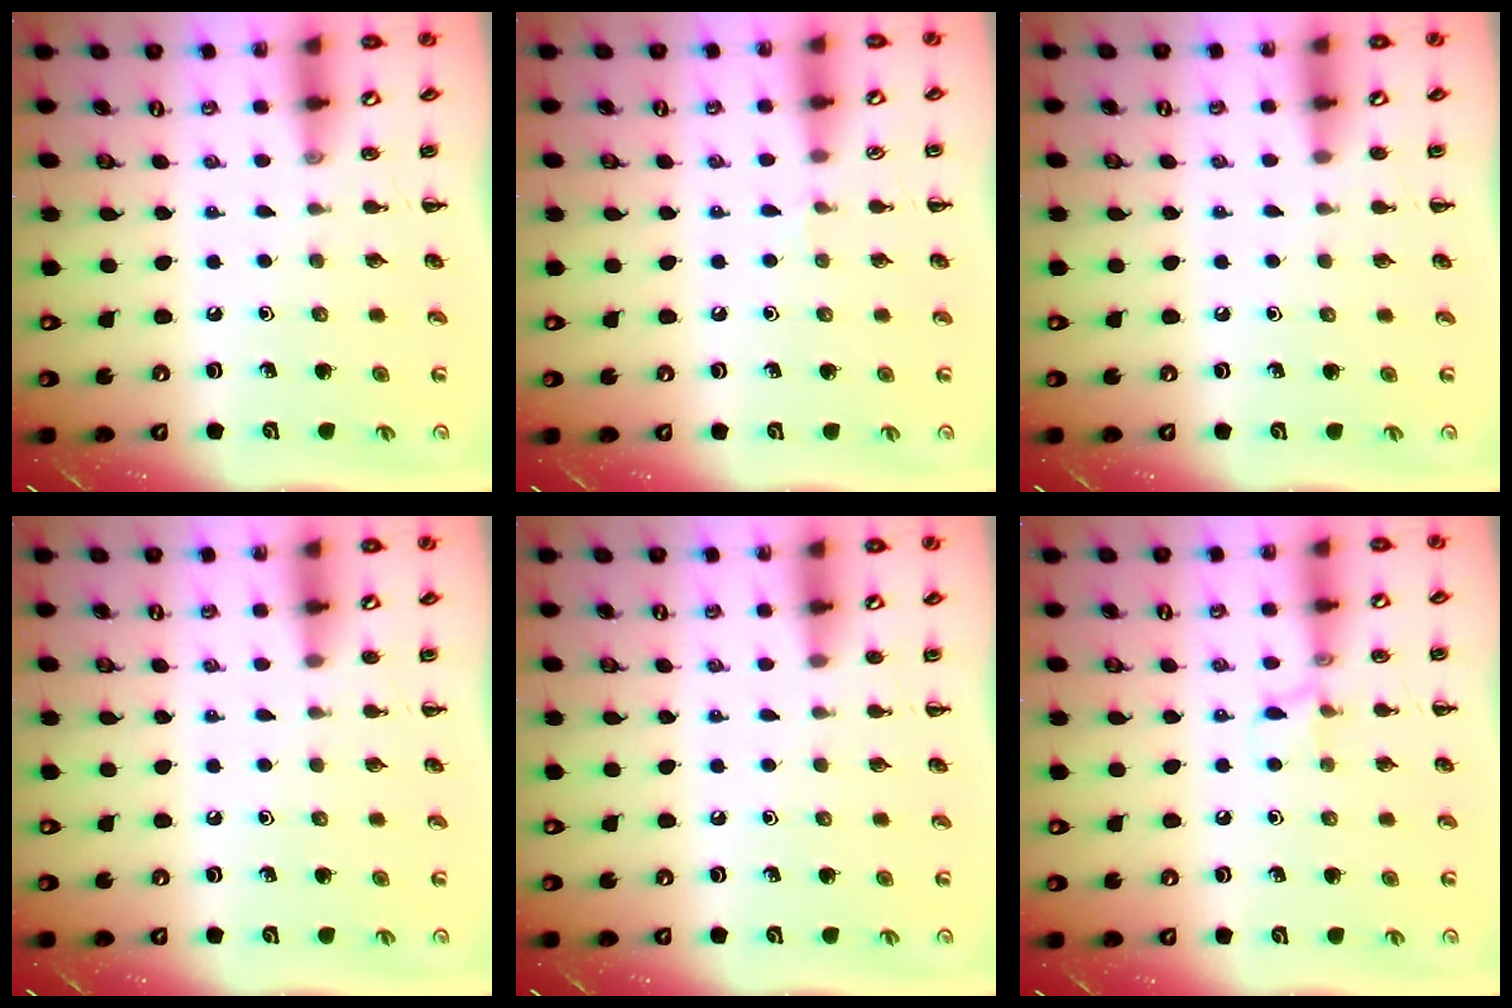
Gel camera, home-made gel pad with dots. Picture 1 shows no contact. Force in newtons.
{"total": 2.9, "press": 2.7, "slide": 1.1}
{"total": 1.9, "press": 1.9, "slide": 0.4}
{"total": 1.9, "press": 1.9, "slide": 0.4}
{"total": 1.9, "press": 1.9, "slide": 0.4}
{"total": 6.6, "press": 6.4, "slide": 1.8}